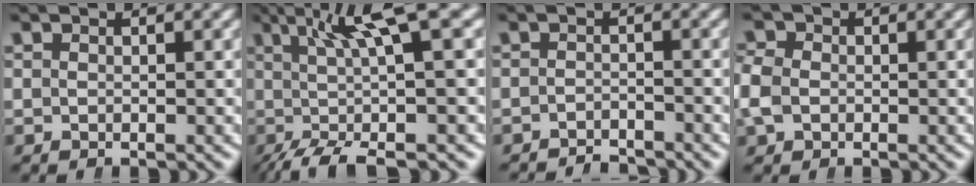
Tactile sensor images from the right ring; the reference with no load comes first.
{"total": 8.4, "force": [0.1, 1.3, 8.3], "torque": [-0.116, 0.009, 0.013]}
{"total": 3.2, "force": [-3.2, 0.1, 0.1], "torque": [0.013, -0.007, -0.051]}
{"total": 2.7, "force": [-0.4, 2.4, 1.2], "torque": [-0.041, -0.004, -0.005]}